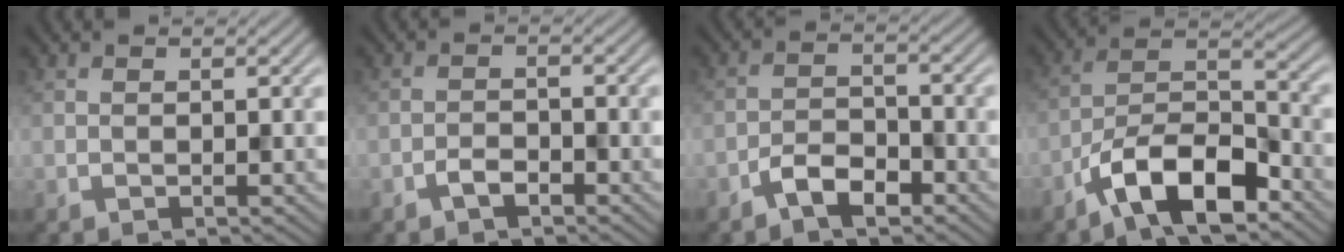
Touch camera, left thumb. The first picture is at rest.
{"total": 2.2, "force": [-1.5, 1.0, 1.2], "torque": [-0.021, 0.003, -0.032]}
{"total": 4.3, "force": [-3.0, 1.9, 2.6], "torque": [-0.044, 0.004, -0.065]}
{"total": 11.5, "force": [-7.3, 4.2, 7.8], "torque": [-0.129, 0.004, -0.153]}